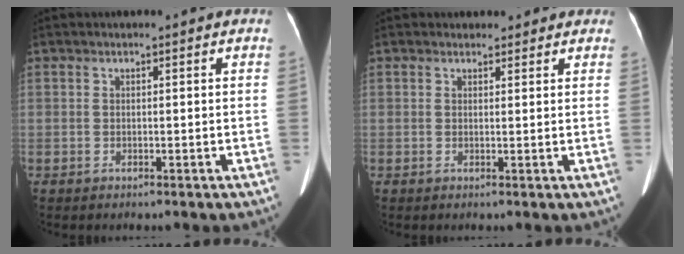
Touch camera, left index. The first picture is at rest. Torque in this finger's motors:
{"motor_torque": [0.39, -0.63, 0.00, -0.01]}